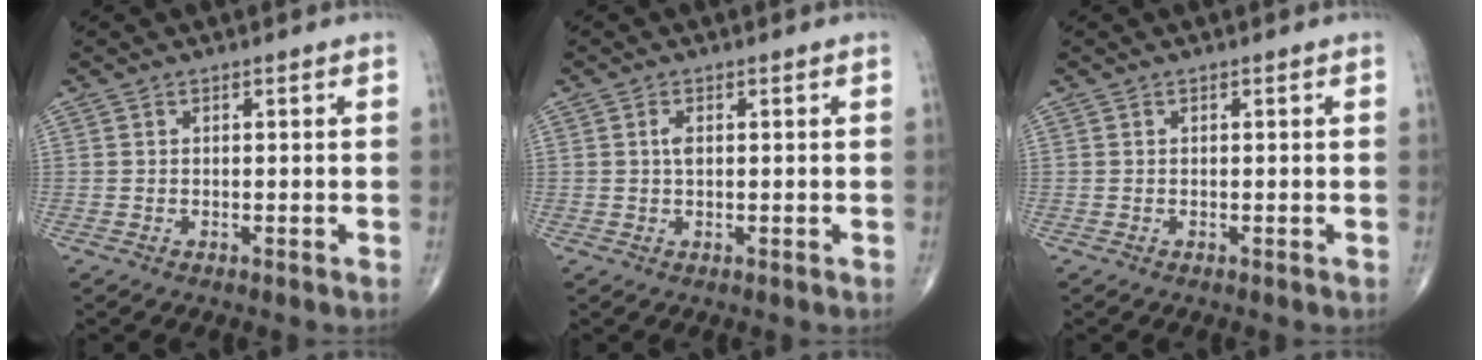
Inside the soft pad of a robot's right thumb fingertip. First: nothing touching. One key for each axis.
{"total": 1.6, "fx": 0.2, "fy": 0.8, "fz": 1.4, "tx": -0.025, "ty": 0.002, "tz": 0.003}
{"total": 0.0}